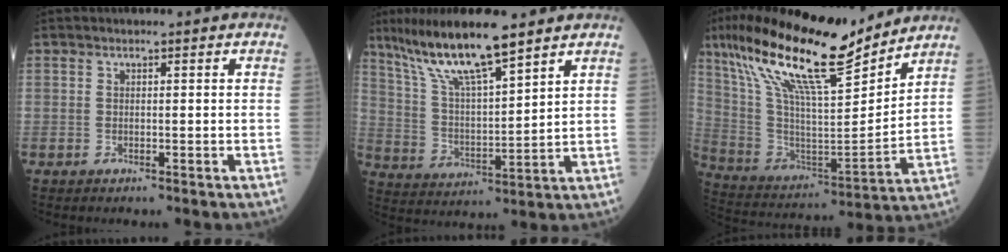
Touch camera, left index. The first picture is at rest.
{"total": 12.6, "force": [9.7, 0.9, 8.0], "torque": [-0.158, 0.008, 0.185]}
{"total": 21.9, "force": [16.4, 3.1, 14.2], "torque": [-0.260, 0.010, 0.297]}